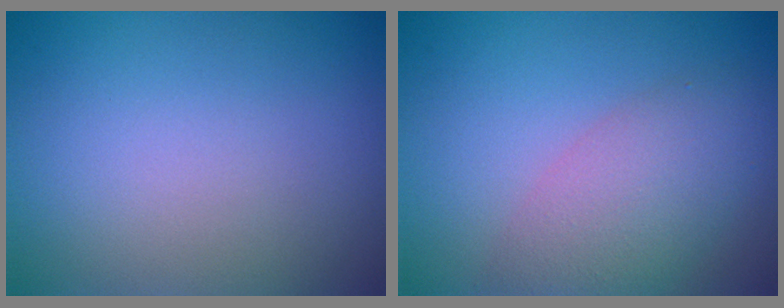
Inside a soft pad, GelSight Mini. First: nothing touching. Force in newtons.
{"total": 4.5, "press": 4.5, "slide": 0.3}